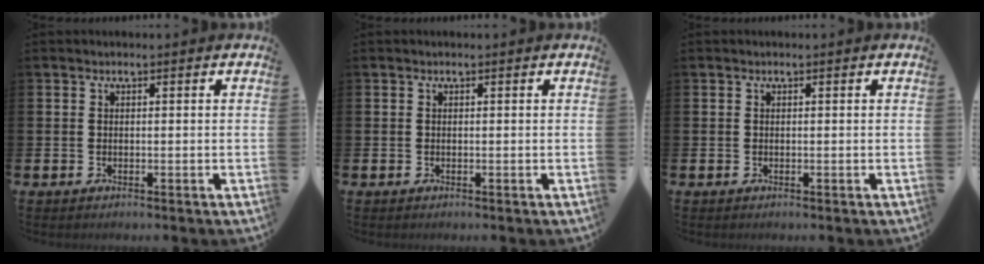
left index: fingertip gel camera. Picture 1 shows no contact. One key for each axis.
{"total": 0.0}
{"total": 0.0}